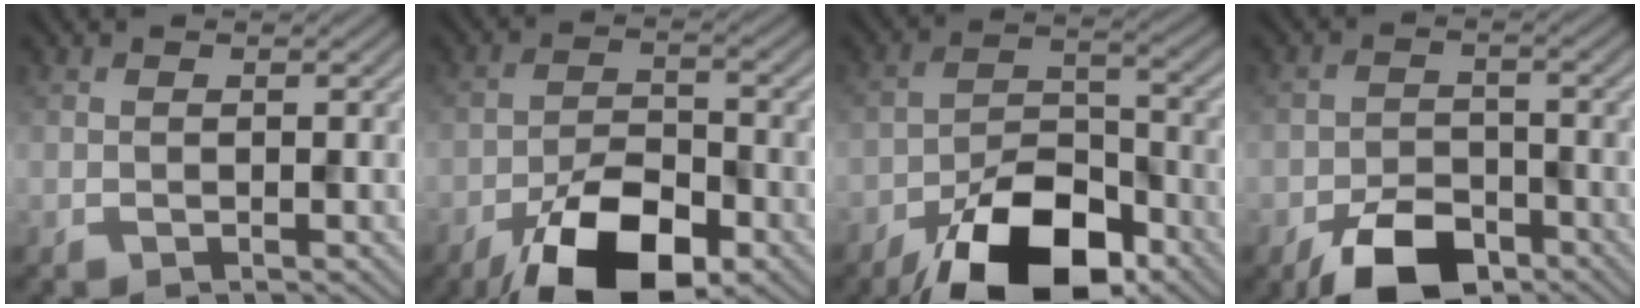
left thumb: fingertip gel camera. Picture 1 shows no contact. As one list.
[{"total": 11.7, "force": [-7.1, 4.8, 7.9], "torque": [-0.141, -0.007, -0.134]}, {"total": 13.8, "force": [-8.9, 6.1, 8.6], "torque": [-0.152, -0.007, -0.167]}, {"total": 7.1, "force": [-4.7, 3.6, 3.9], "torque": [-0.064, -0.003, -0.092]}]